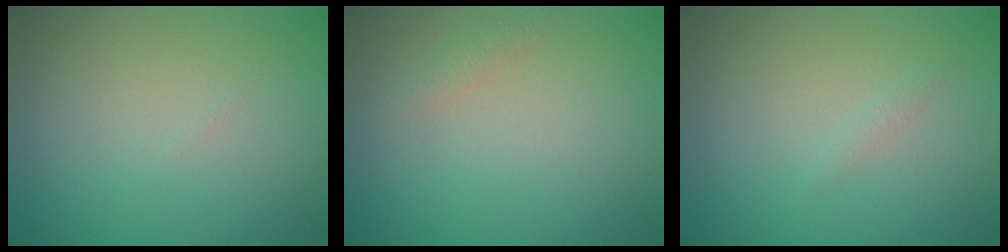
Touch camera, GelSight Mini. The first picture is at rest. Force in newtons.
{"total": 0.9, "press": 0.9, "slide": 0.0}
{"total": 0.5, "press": 0.5, "slide": 0.0}